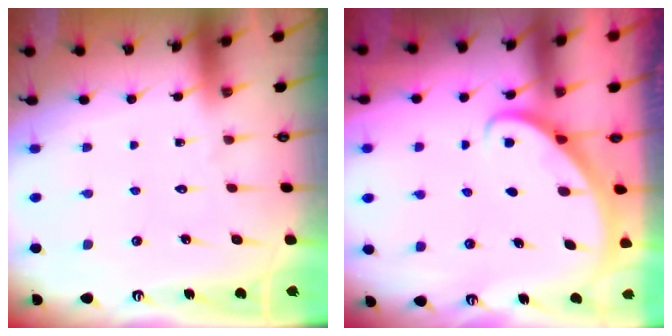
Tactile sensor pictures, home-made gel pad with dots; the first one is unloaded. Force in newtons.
{"total": 2.8, "press": 2.8, "slide": 0.2}